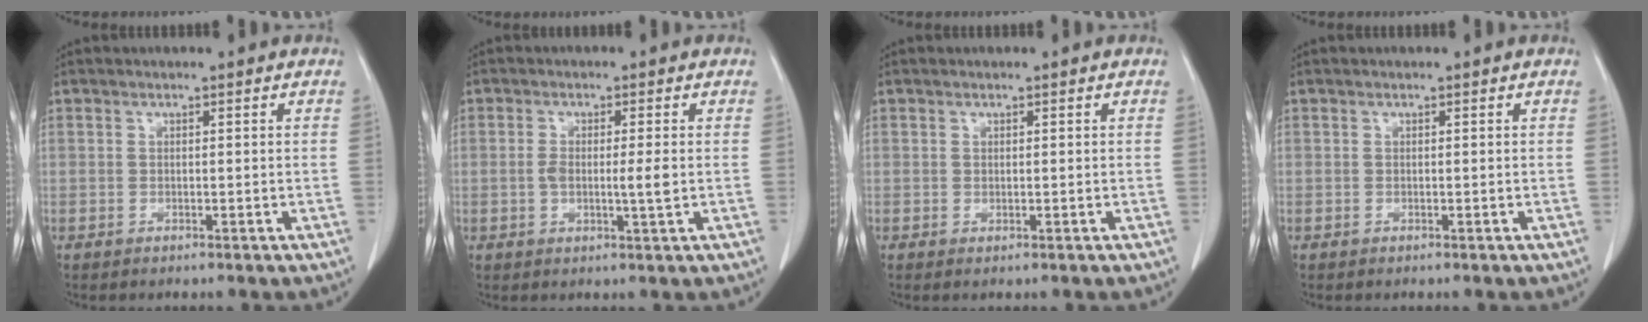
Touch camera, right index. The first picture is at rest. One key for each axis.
{"total": 4.1, "fx": -0.4, "fy": 0.5, "fz": 4.1, "tx": -0.078, "ty": -0.002, "tz": -0.006}
{"total": 0.6, "fx": -0.1, "fy": 0.2, "fz": 0.5, "tx": -0.012, "ty": -0.003, "tz": 0.000}
{"total": 0.0}